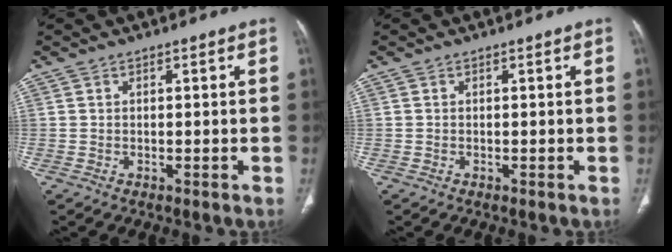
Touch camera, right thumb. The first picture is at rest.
{"total": 0.0}